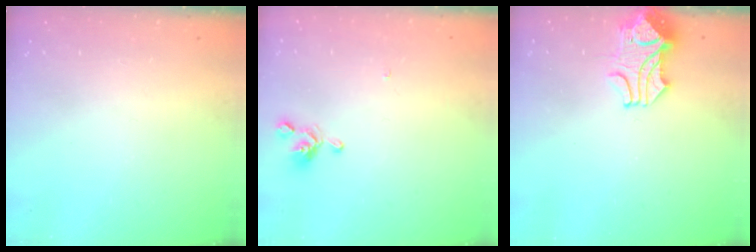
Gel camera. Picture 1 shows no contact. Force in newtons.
{"total": 1.4, "press": 1.3, "slide": 0.6}
{"total": 2.0, "press": 1.7, "slide": 1.0}